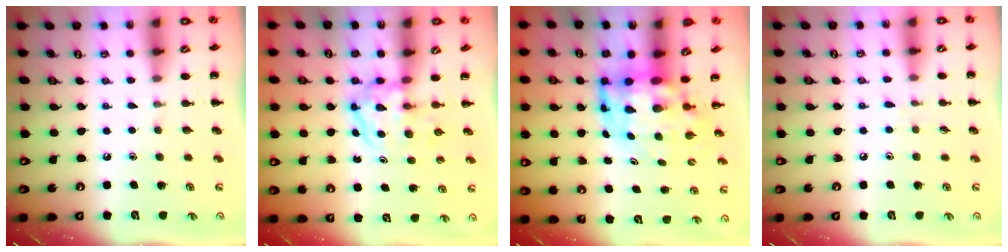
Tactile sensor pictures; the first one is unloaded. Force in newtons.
{"total": 3.8, "press": 3.8, "slide": 0.4}
{"total": 7.2, "press": 7.0, "slide": 1.6}
{"total": 3.7, "press": 3.4, "slide": 1.5}